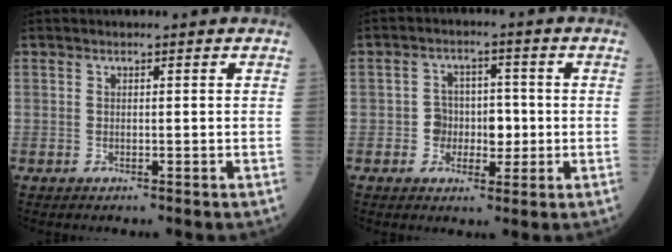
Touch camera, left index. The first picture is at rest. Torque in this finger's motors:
{"motor_torque": [0.07, 0.03, 0.05, 0.01]}